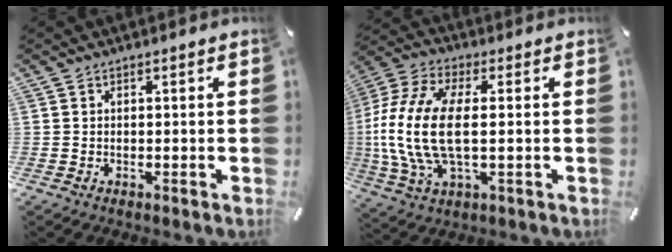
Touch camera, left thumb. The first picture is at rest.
{"total": 16.1, "force": [0.2, 7.6, 14.2], "torque": [-0.314, -0.013, 0.003]}